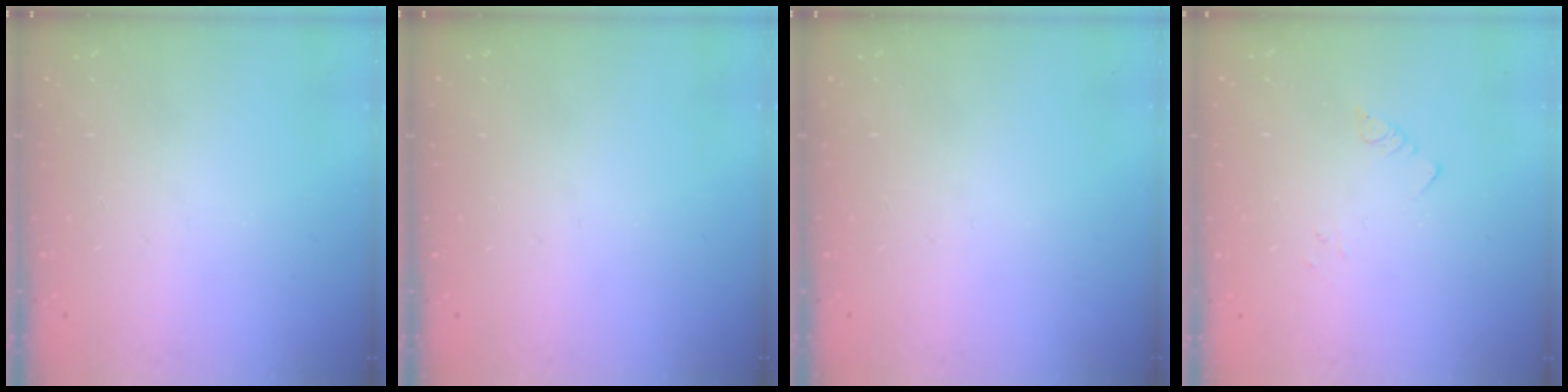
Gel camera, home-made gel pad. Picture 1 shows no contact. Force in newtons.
{"total": 0.0}
{"total": 0.0}
{"total": 1.3, "press": 1.2, "slide": 0.1}